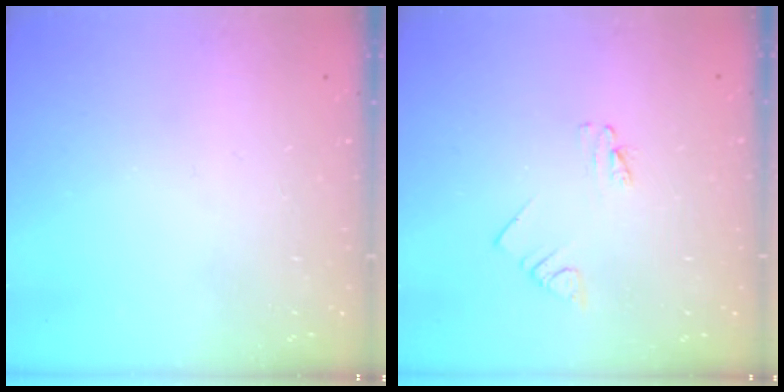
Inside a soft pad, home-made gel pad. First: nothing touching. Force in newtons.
{"total": 1.1, "press": 1.1, "slide": 0.0}